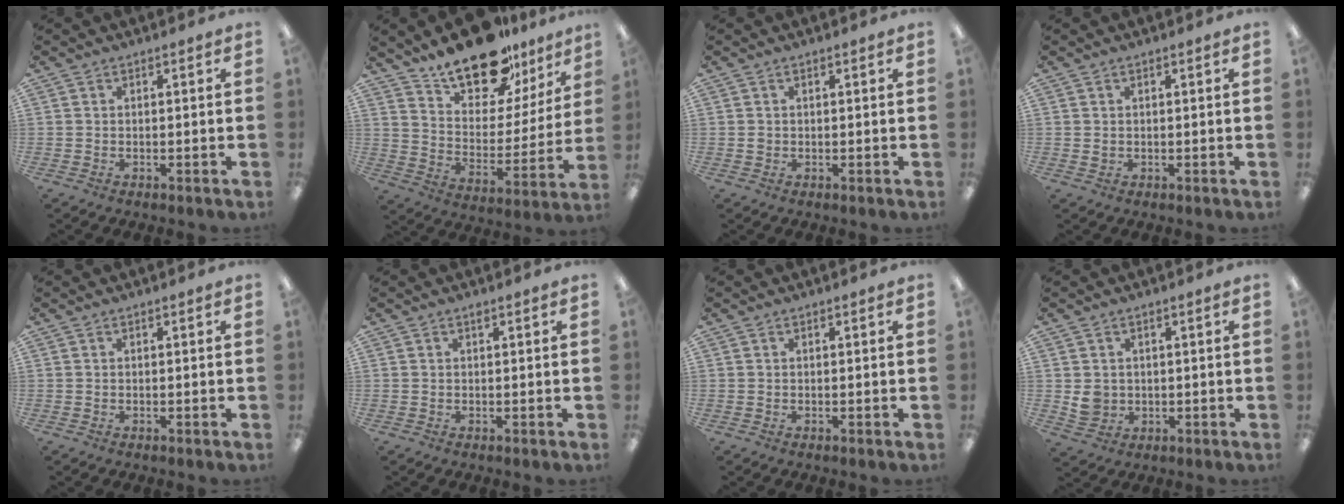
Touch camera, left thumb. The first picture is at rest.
{"total": 19.5, "force": [15.2, 8.5, 8.8], "torque": [-0.145, -0.106, 0.268]}
{"total": 0.8, "force": [0.2, 0.7, 0.3], "torque": [-0.007, 0.005, 0.002]}
{"total": 0.7, "force": [0.3, 0.6, 0.4], "torque": [0.000, -0.001, 0.004]}
{"total": 0.0}
{"total": 0.6, "force": [0.5, 0.1, 0.4], "torque": [-0.010, 0.001, 0.008]}
{"total": 0.0}
{"total": 3.9, "force": [0.9, 3.6, 1.1], "torque": [-0.010, 0.001, 0.017]}